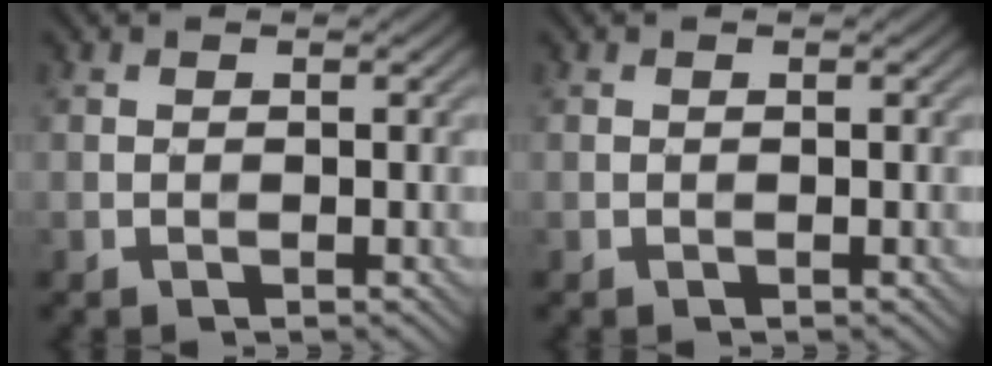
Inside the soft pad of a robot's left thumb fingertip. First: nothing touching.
{"total": 0.0}